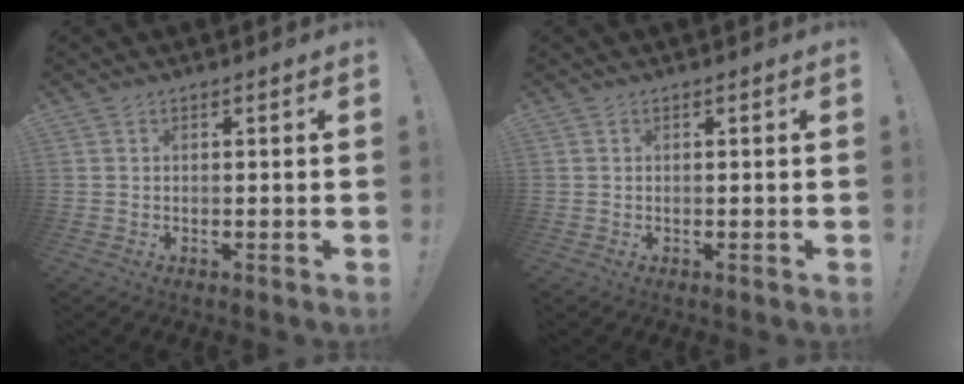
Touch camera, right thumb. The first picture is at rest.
{"total": 0.0}